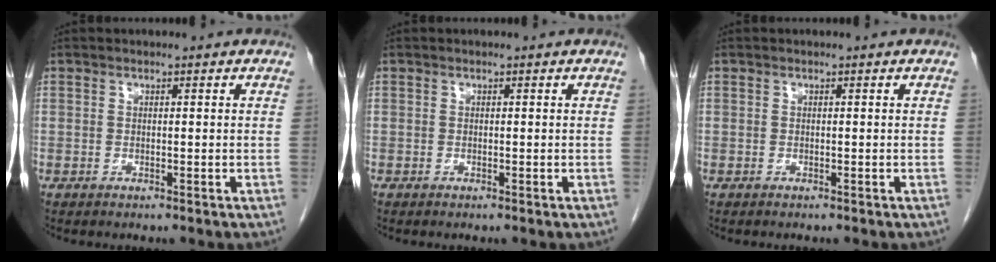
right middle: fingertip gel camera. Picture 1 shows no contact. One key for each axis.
{"total": 0.0}
{"total": 0.0}